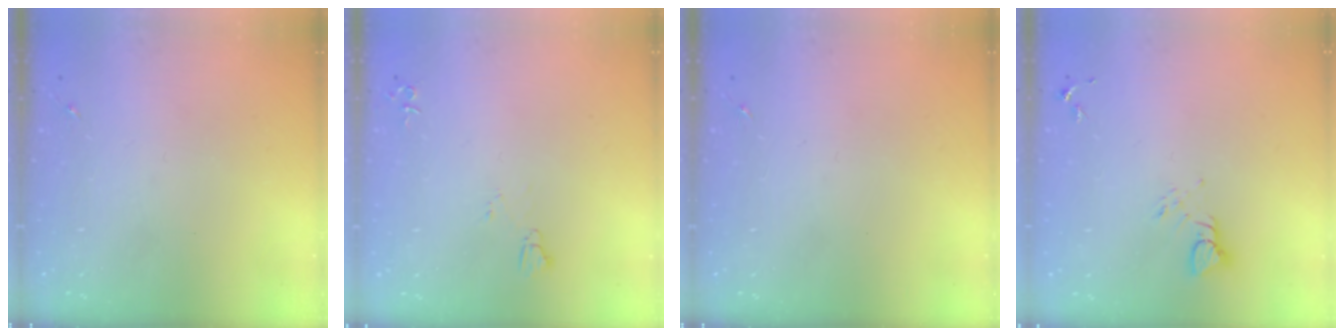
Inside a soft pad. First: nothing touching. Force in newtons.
{"total": 4.9, "press": 4.9, "slide": 0.6}
{"total": 0.0}
{"total": 3.8, "press": 3.8, "slide": 0.5}